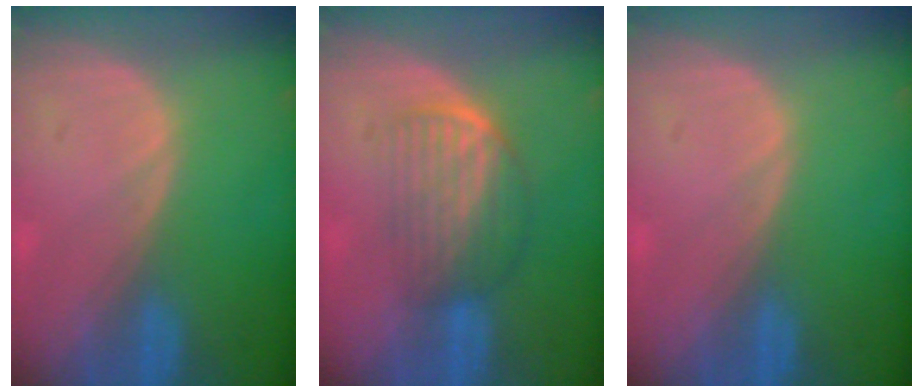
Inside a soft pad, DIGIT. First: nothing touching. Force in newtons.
{"total": 7.0, "press": 5.9, "slide": 3.7}
{"total": 0.0}